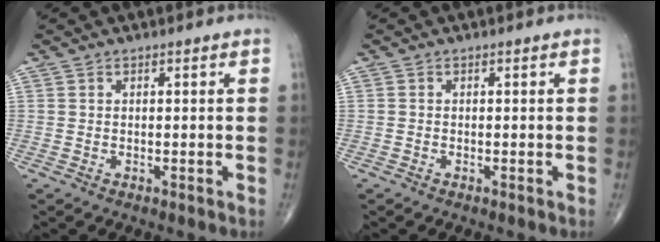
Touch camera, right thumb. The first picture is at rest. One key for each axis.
{"total": 0.0}